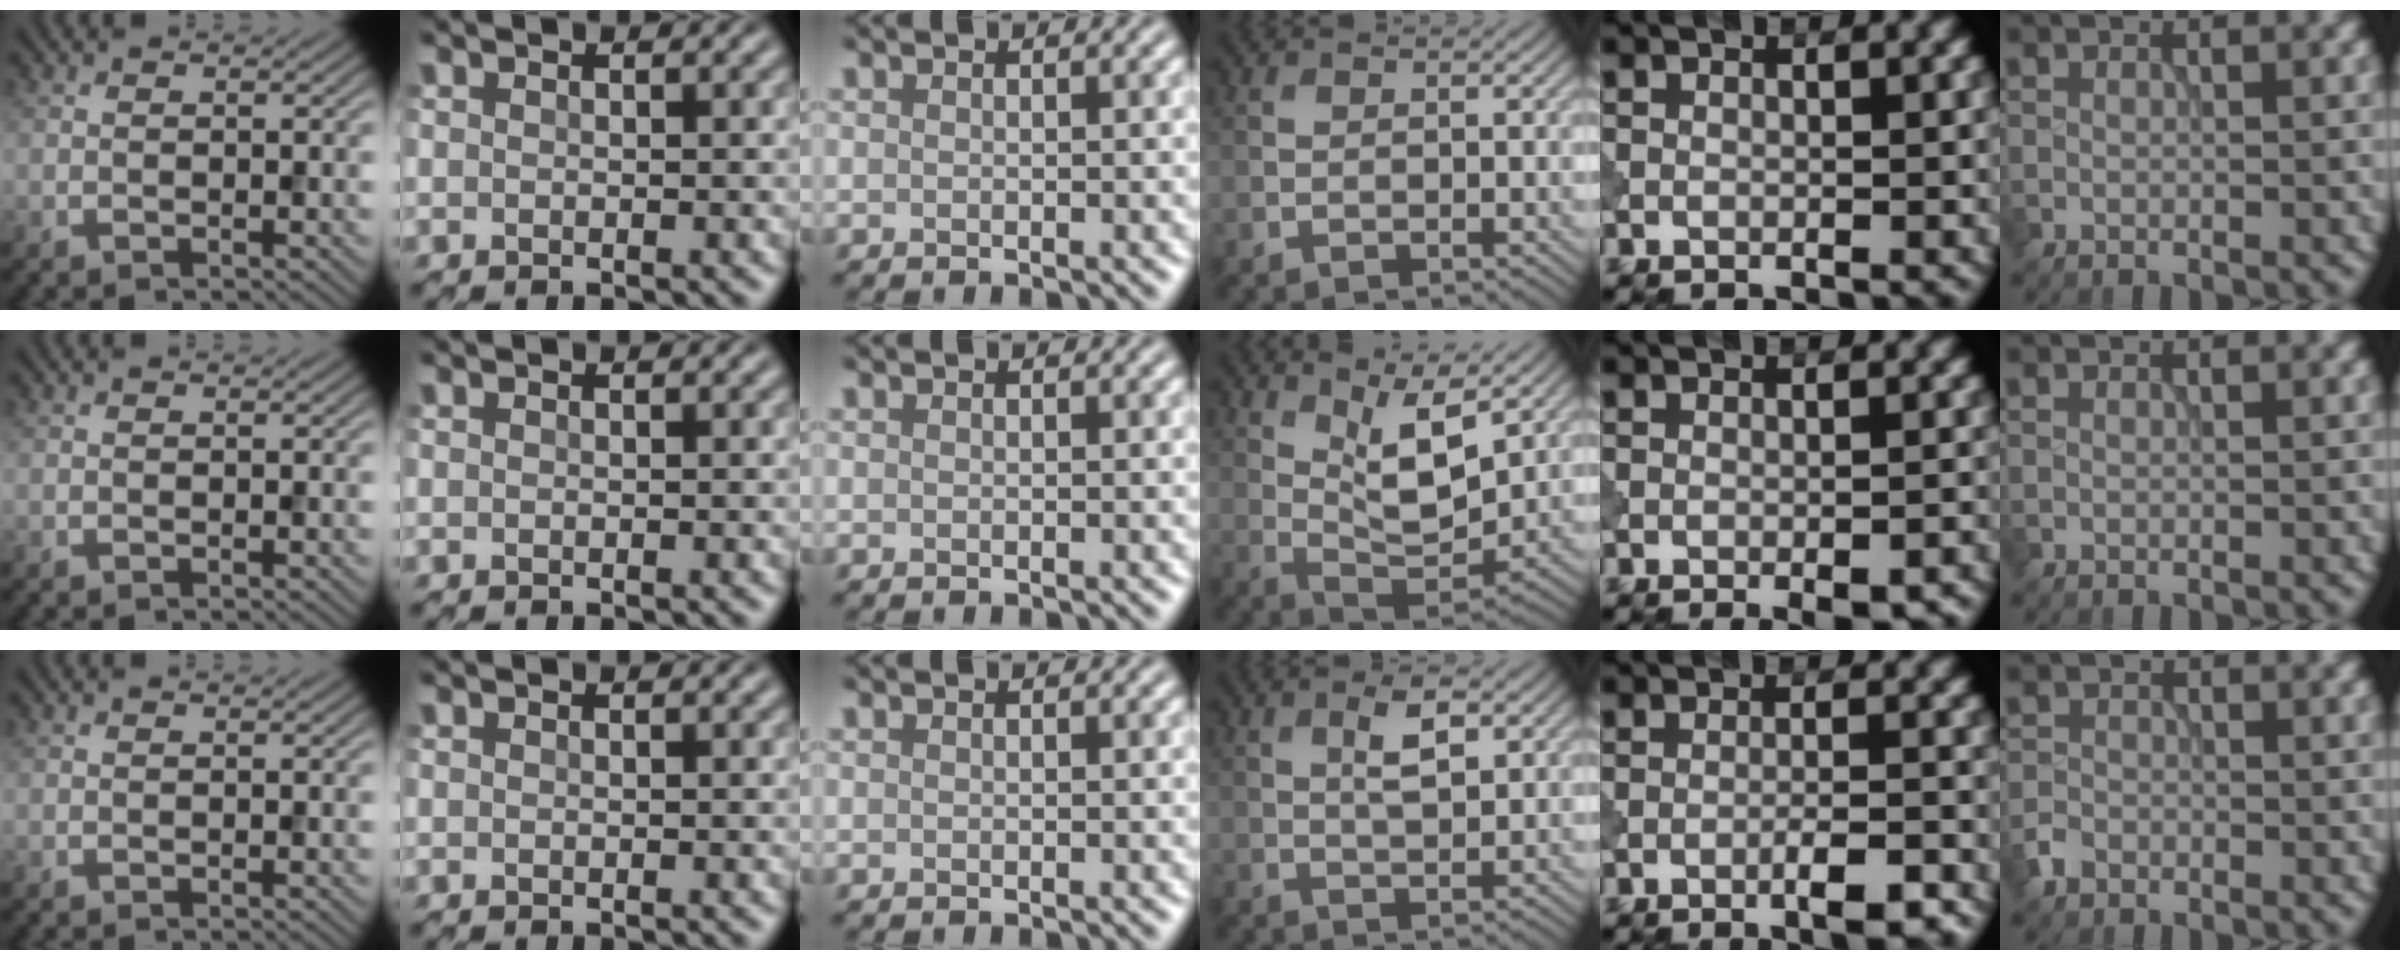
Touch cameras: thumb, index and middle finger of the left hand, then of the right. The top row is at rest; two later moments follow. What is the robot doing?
{"motion": "shake", "object": "bell"}